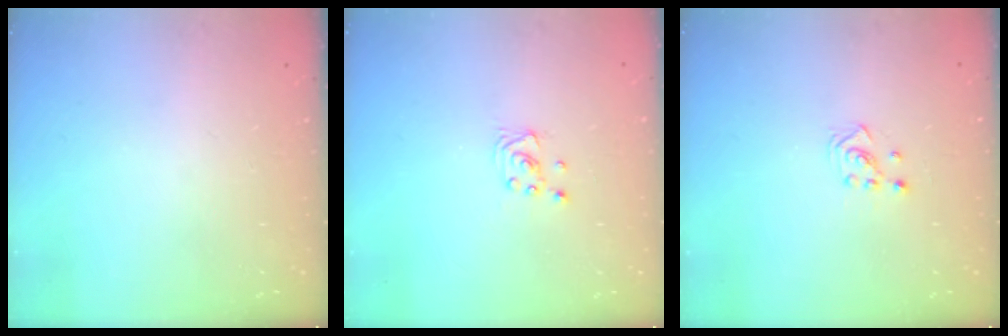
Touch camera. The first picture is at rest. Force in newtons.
{"total": 2.3, "press": 2.3, "slide": 0.2}
{"total": 2.5, "press": 2.4, "slide": 0.8}